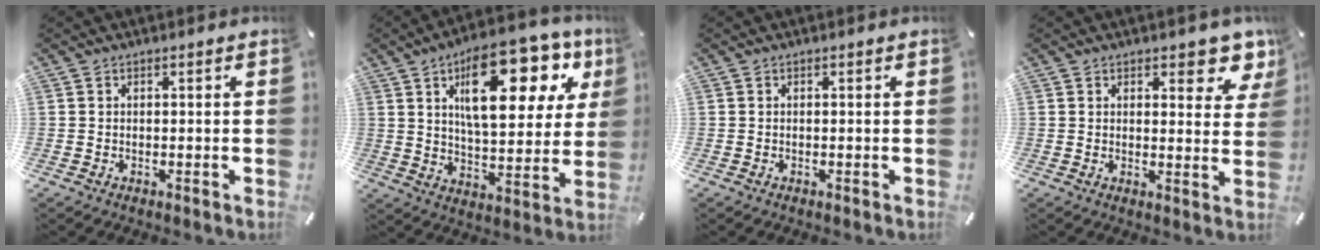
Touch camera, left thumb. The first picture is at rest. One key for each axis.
{"total": 23.0, "fx": 11.2, "fy": 9.7, "fz": 17.6, "tx": -0.273, "ty": -0.044, "tz": 0.181}
{"total": 0.0}
{"total": 7.0, "fx": 5.1, "fy": 3.3, "fz": 3.6, "tx": -0.020, "ty": -0.040, "tz": 0.083}